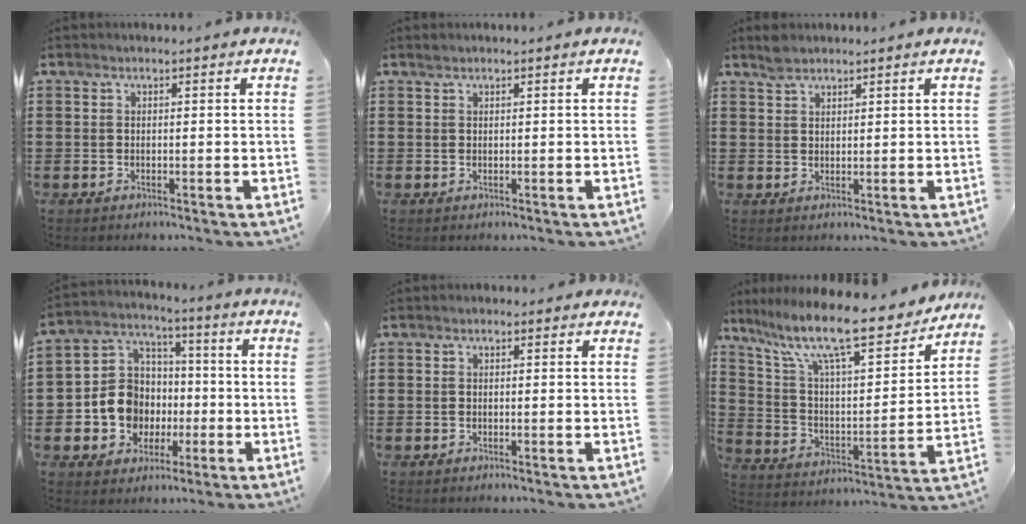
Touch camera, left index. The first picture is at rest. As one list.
[{"total": 0.6, "force": [0.6, 0.3, 0.2], "torque": [-0.004, 0.001, 0.012]}, {"total": 2.1, "force": [2.0, 0.7, 0.5], "torque": [-0.012, 0.001, 0.039]}, {"total": 9.8, "force": [-1.7, 9.0, 3.3], "torque": [-0.106, 0.010, -0.030]}, {"total": 0.6, "force": [0.1, 0.6, 0.2], "torque": [-0.006, 0.004, 0.001]}, {"total": 13.7, "force": [11.2, 1.9, 7.8], "torque": [-0.176, -0.074, 0.187]}]